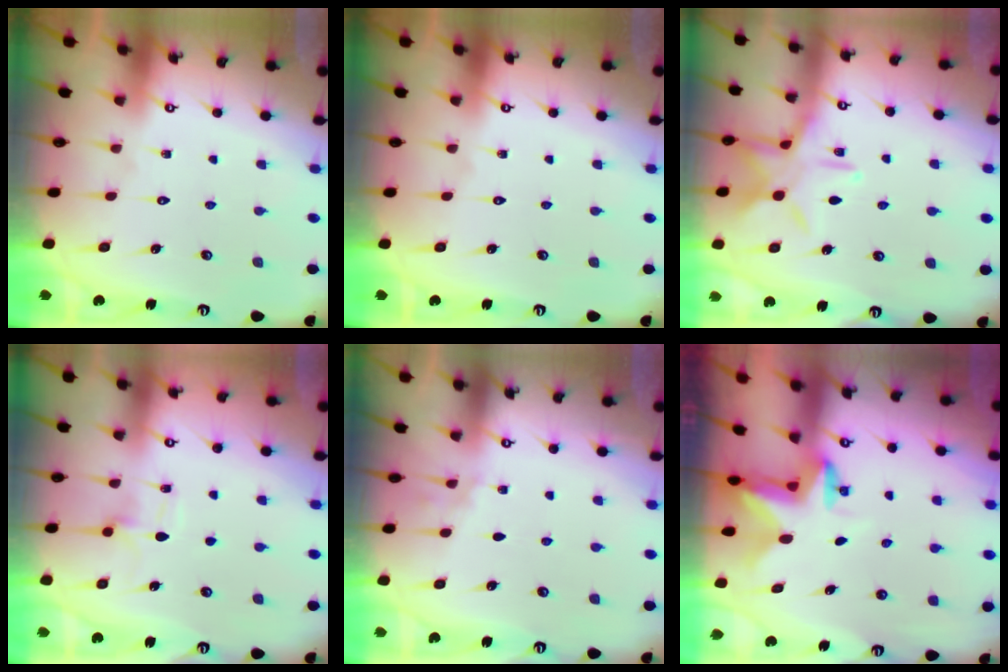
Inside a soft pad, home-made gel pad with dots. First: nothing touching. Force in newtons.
{"total": 0.0}
{"total": 11.0, "press": 11.0, "slide": 0.7}
{"total": 5.1, "press": 5.0, "slide": 1.2}
{"total": 2.5, "press": 1.6, "slide": 1.8}
{"total": 2.7, "press": 2.6, "slide": 0.5}